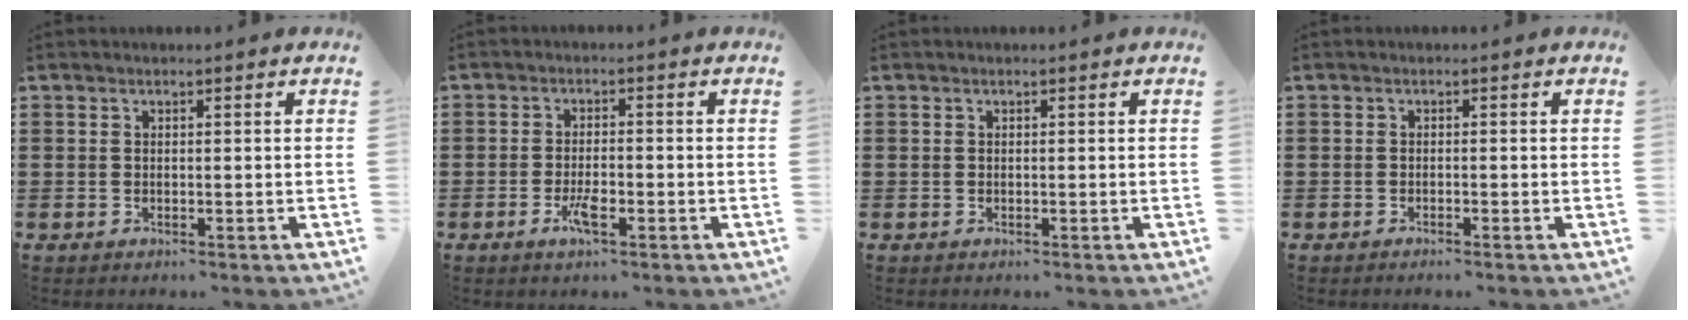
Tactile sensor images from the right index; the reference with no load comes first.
{"total": 3.8, "force": [-1.6, 0.9, 3.3], "torque": [-0.067, -0.002, -0.033]}
{"total": 0.0}
{"total": 0.7, "force": [-0.6, 0.0, 0.4], "torque": [-0.008, -0.002, -0.011]}